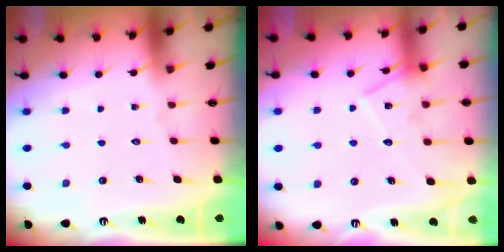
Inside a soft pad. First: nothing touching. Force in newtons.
{"total": 14.1, "press": 14.1, "slide": 1.0}